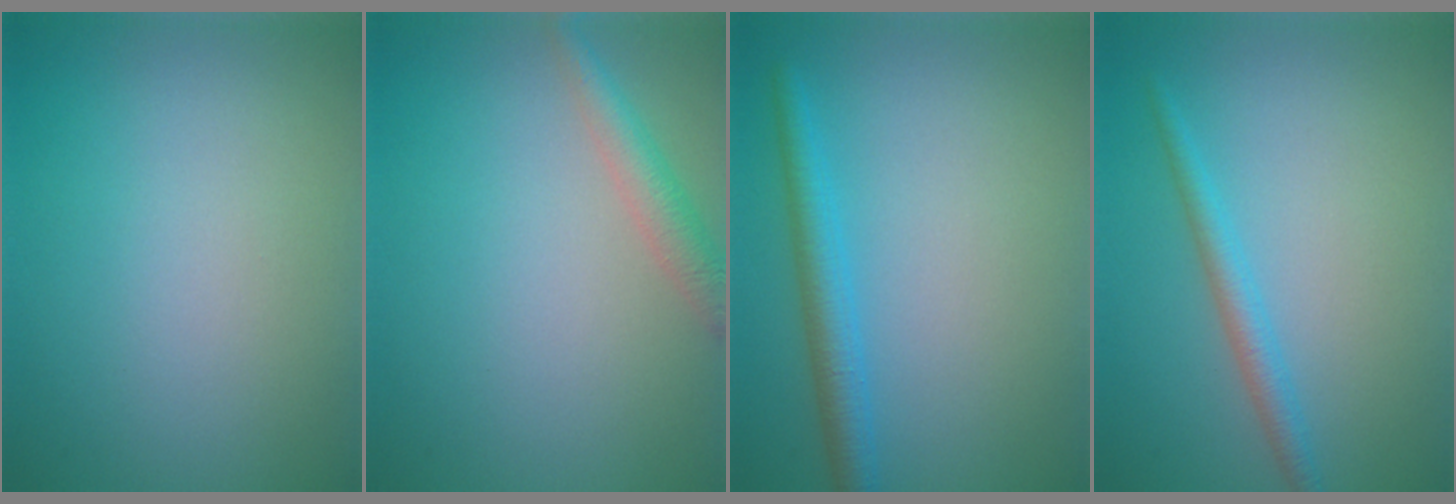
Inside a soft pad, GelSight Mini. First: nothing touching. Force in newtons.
{"total": 2.6, "press": 2.6, "slide": 0.2}
{"total": 3.0, "press": 3.0, "slide": 0.2}
{"total": 2.0, "press": 2.0, "slide": 0.1}